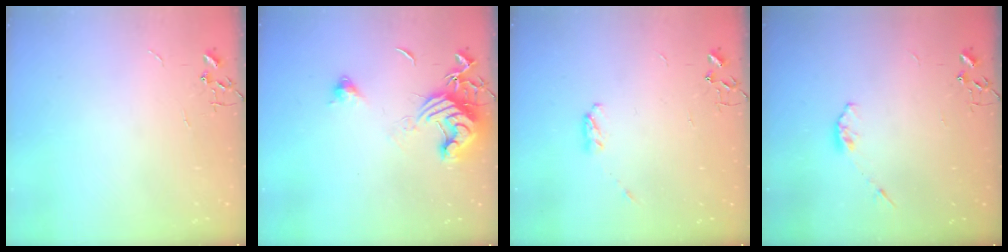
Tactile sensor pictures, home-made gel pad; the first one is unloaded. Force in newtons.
{"total": 12.9, "press": 12.8, "slide": 1.6}
{"total": 4.0, "press": 3.9, "slide": 0.6}
{"total": 3.6, "press": 3.6, "slide": 0.6}